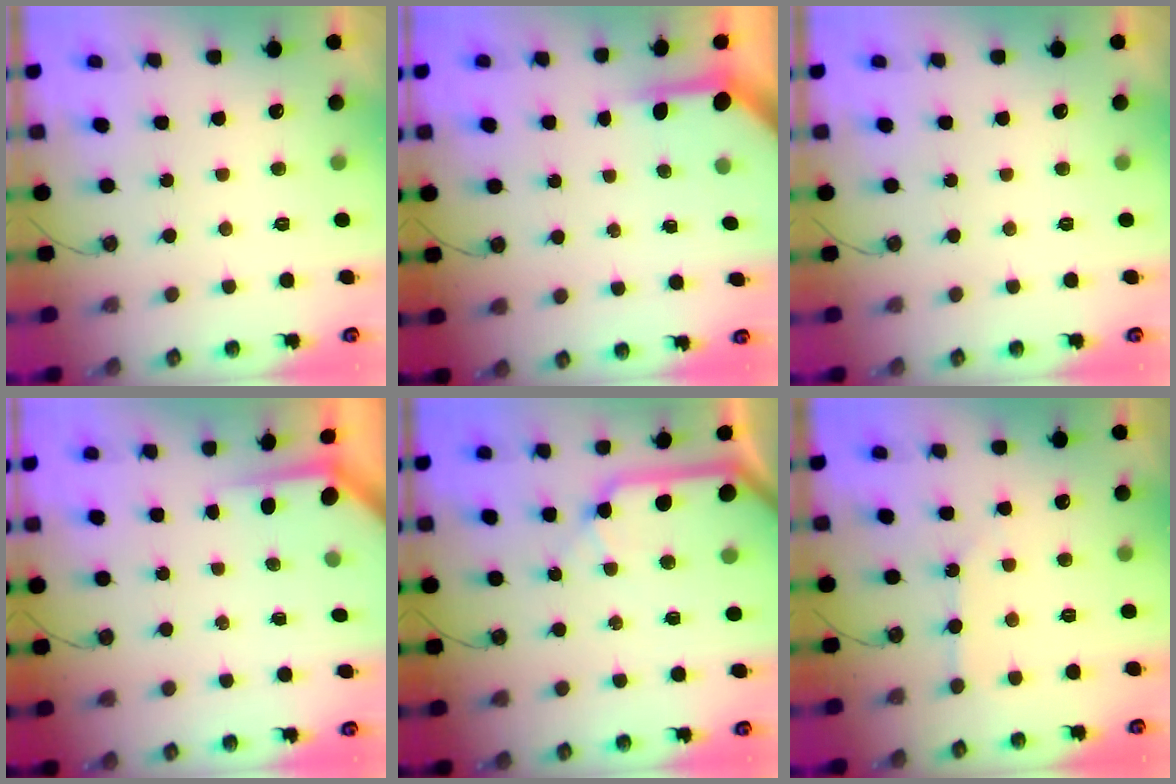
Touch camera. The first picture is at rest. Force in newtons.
{"total": 4.0, "press": 4.0, "slide": 0.4}
{"total": 0.0}
{"total": 3.4, "press": 3.4, "slide": 0.3}
{"total": 11.3, "press": 11.2, "slide": 1.7}
{"total": 4.0, "press": 3.9, "slide": 0.6}